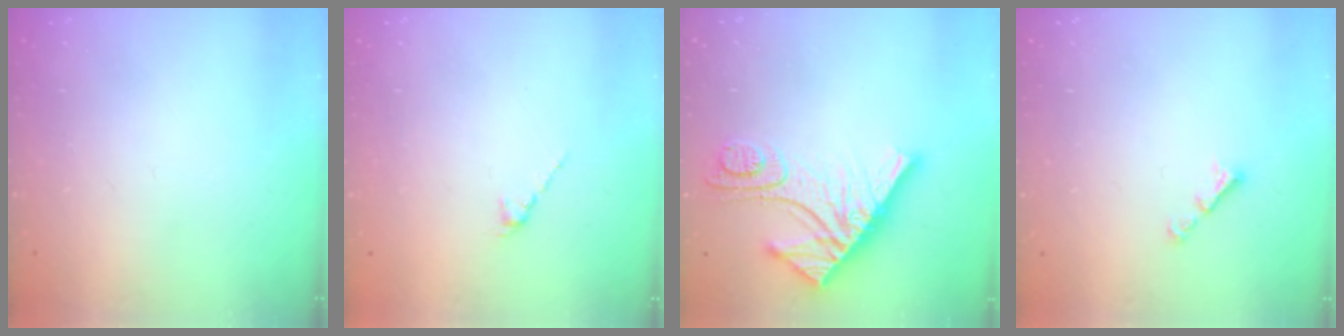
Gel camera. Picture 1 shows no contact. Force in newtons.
{"total": 1.3, "press": 1.2, "slide": 0.5}
{"total": 13.4, "press": 13.4, "slide": 1.1}
{"total": 2.8, "press": 2.7, "slide": 0.5}